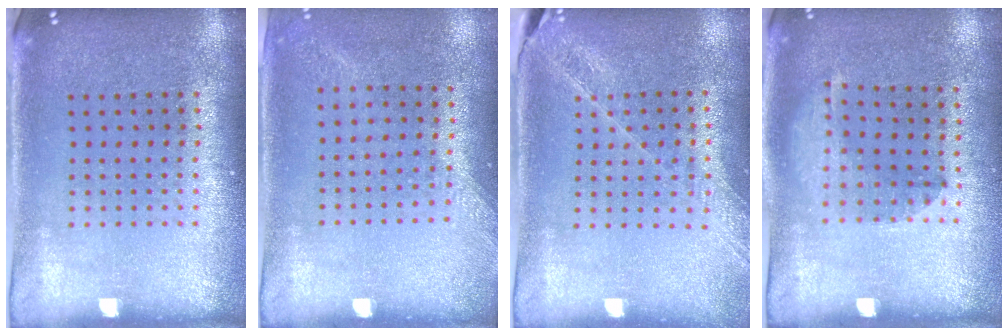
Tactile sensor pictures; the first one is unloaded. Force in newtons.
{"total": 1.3, "press": 1.0, "slide": 0.9}
{"total": 1.6, "press": 1.6, "slide": 0.0}
{"total": 1.2, "press": 1.0, "slide": 0.7}